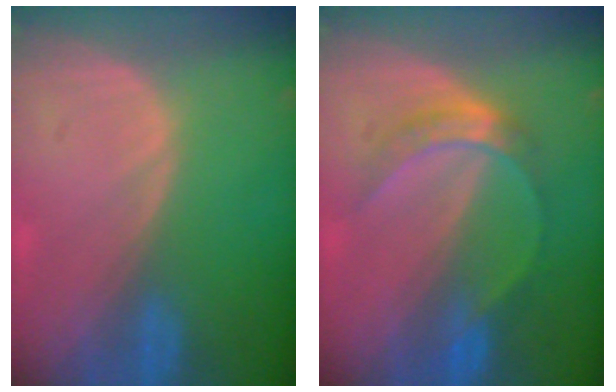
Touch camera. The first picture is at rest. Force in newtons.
{"total": 5.0, "press": 4.9, "slide": 1.2}